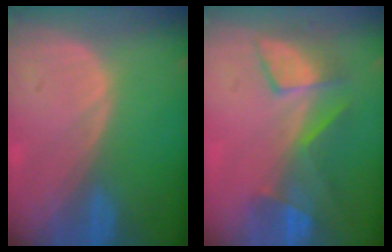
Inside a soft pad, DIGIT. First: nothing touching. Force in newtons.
{"total": 7.4, "press": 7.1, "slide": 1.9}